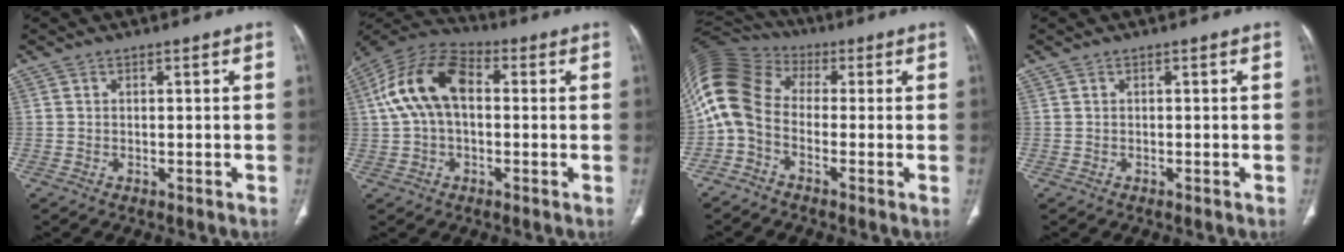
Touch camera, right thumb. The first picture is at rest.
{"total": 14.1, "force": [1.7, 8.4, 11.2], "torque": [-0.219, 0.039, 0.022]}
{"total": 13.0, "force": [-1.5, 9.4, 8.9], "torque": [-0.189, 0.046, -0.044]}
{"total": 0.0}